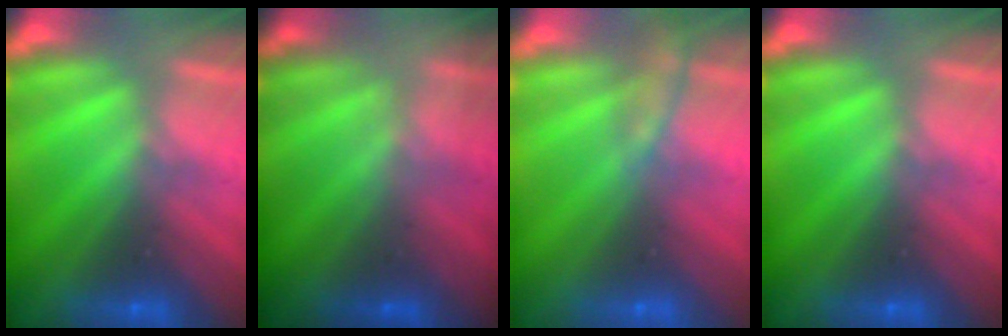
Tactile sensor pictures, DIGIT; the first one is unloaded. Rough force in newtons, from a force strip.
{"total": 1.8}
{"total": 2.3}
{"total": 0.0}